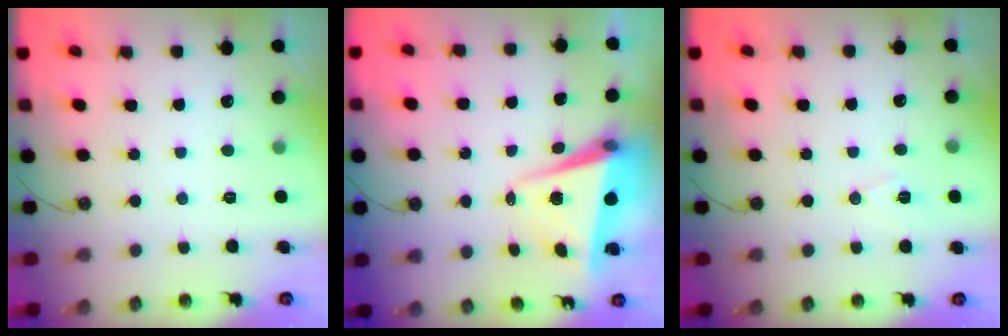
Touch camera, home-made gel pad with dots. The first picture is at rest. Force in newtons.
{"total": 5.8, "press": 5.7, "slide": 1.5}
{"total": 7.3, "press": 5.7, "slide": 4.5}